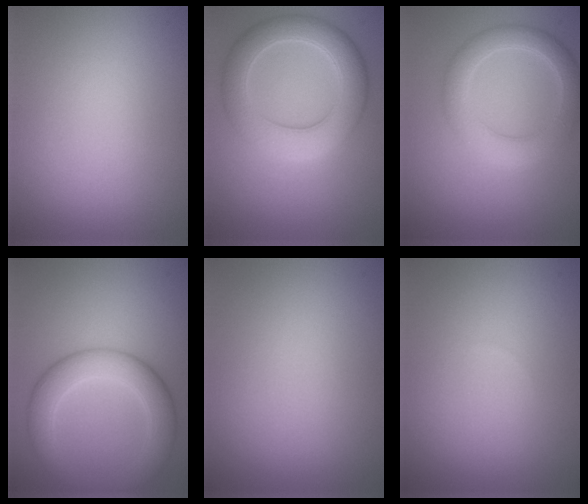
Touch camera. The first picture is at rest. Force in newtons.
{"total": 6.1, "press": 6.0, "slide": 0.3}
{"total": 4.0, "press": 4.0, "slide": 0.3}
{"total": 5.9, "press": 5.9, "slide": 0.2}
{"total": 0.0}
{"total": 0.0}